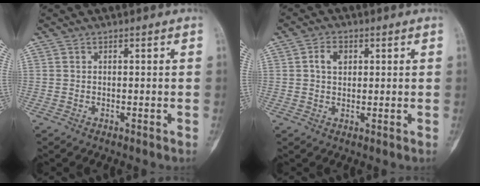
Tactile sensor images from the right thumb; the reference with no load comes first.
{"total": 3.7, "force": [1.0, 2.6, 2.4], "torque": [-0.036, 0.003, 0.017]}